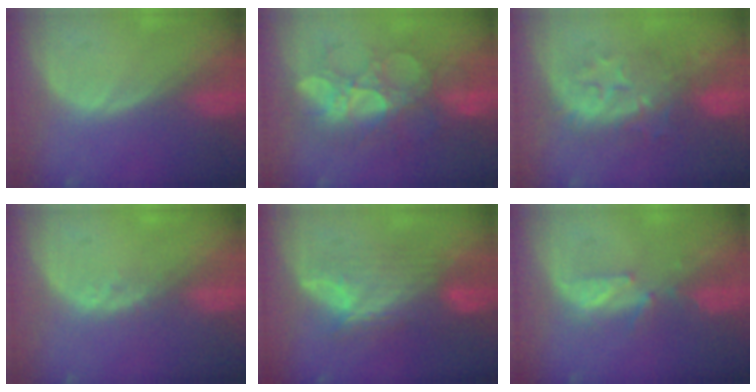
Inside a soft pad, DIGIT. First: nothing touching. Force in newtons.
{"total": 9.1, "press": 8.9, "slide": 1.9}
{"total": 8.3, "press": 8.2, "slide": 1.2}
{"total": 1.8, "press": 1.5, "slide": 1.0}
{"total": 7.7, "press": 7.4, "slide": 2.2}
{"total": 3.1, "press": 3.0, "slide": 0.3}